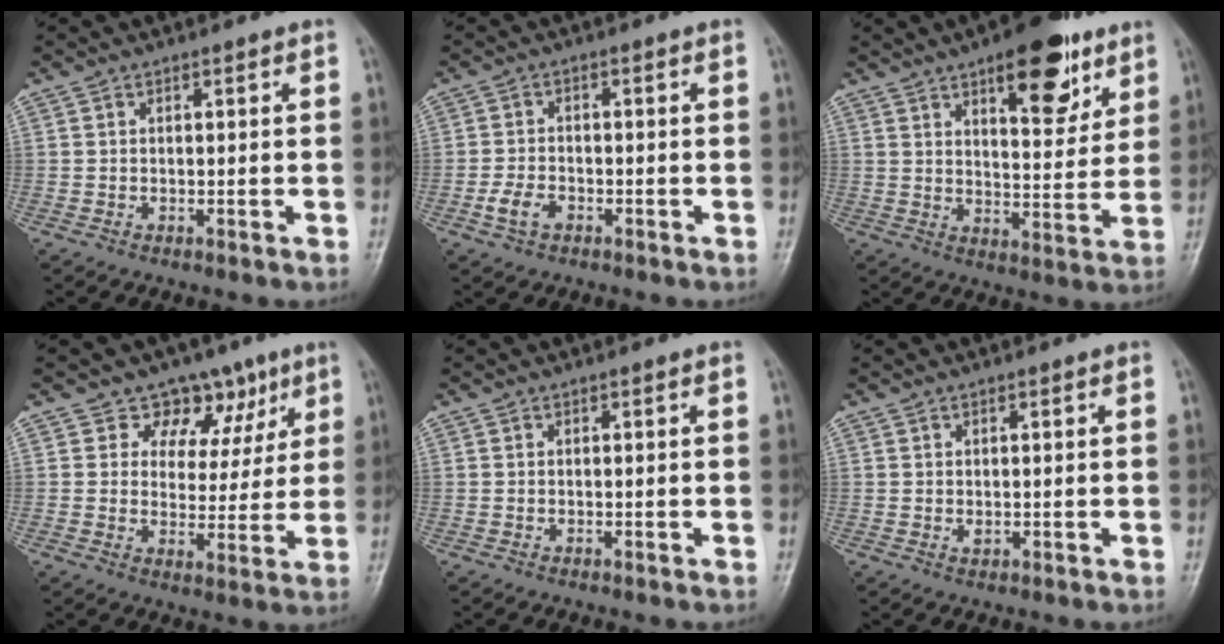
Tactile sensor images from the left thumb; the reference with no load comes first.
{"total": 3.9, "force": [-1.9, 2.5, 2.4], "torque": [-0.047, 0.012, -0.036]}
{"total": 14.6, "force": [8.3, 6.0, 10.4], "torque": [-0.105, -0.040, 0.119]}
{"total": 9.3, "force": [5.7, 6.9, 2.5], "torque": [0.016, -0.018, 0.079]}
{"total": 0.0}
{"total": 1.4, "force": [0.2, 0.8, 1.0], "torque": [-0.013, -0.003, 0.007]}